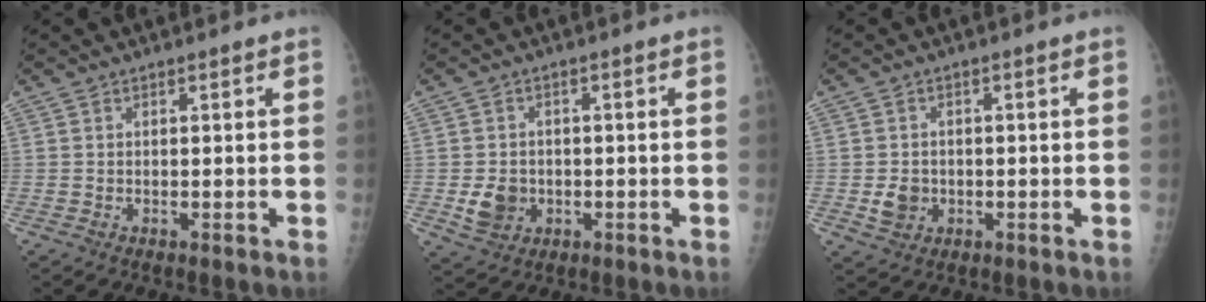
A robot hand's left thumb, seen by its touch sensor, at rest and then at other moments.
{"total": 5.4, "force": [-1.2, 4.6, 2.6], "torque": [-0.029, 0.004, -0.012]}
{"total": 3.8, "force": [-0.8, 3.3, 1.7], "torque": [-0.016, 0.002, -0.008]}